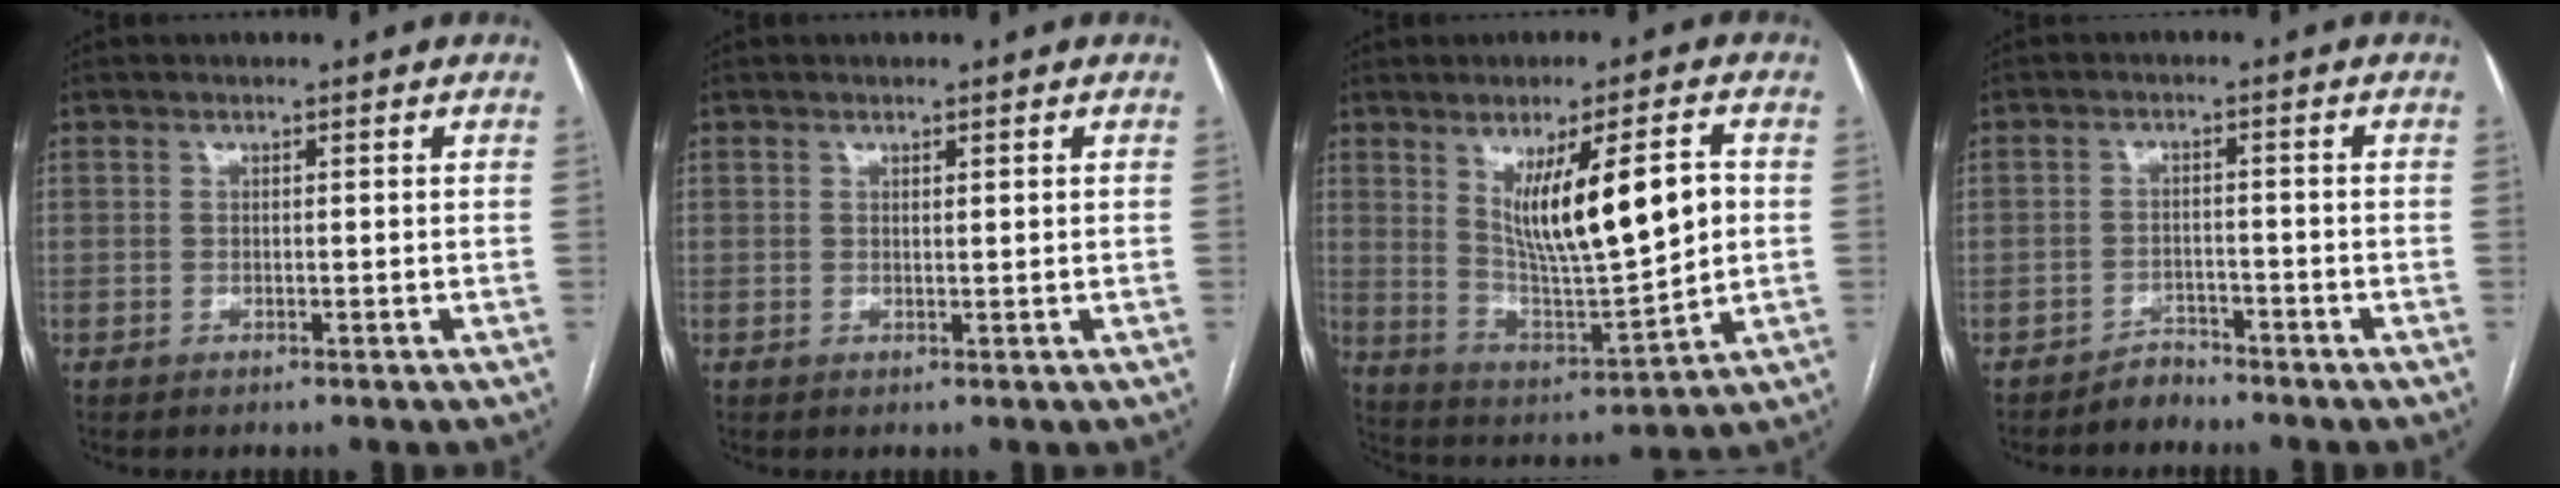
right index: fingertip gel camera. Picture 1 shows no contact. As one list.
[{"total": 0.5, "force": [0.3, 0.0, 0.4], "torque": [-0.007, -0.001, 0.005]}, {"total": 14.9, "force": [3.3, 2.7, 14.3], "torque": [-0.239, -0.007, 0.066]}, {"total": 2.5, "force": [-2.3, 0.9, -0.3], "torque": [0.009, 0.001, -0.038]}]